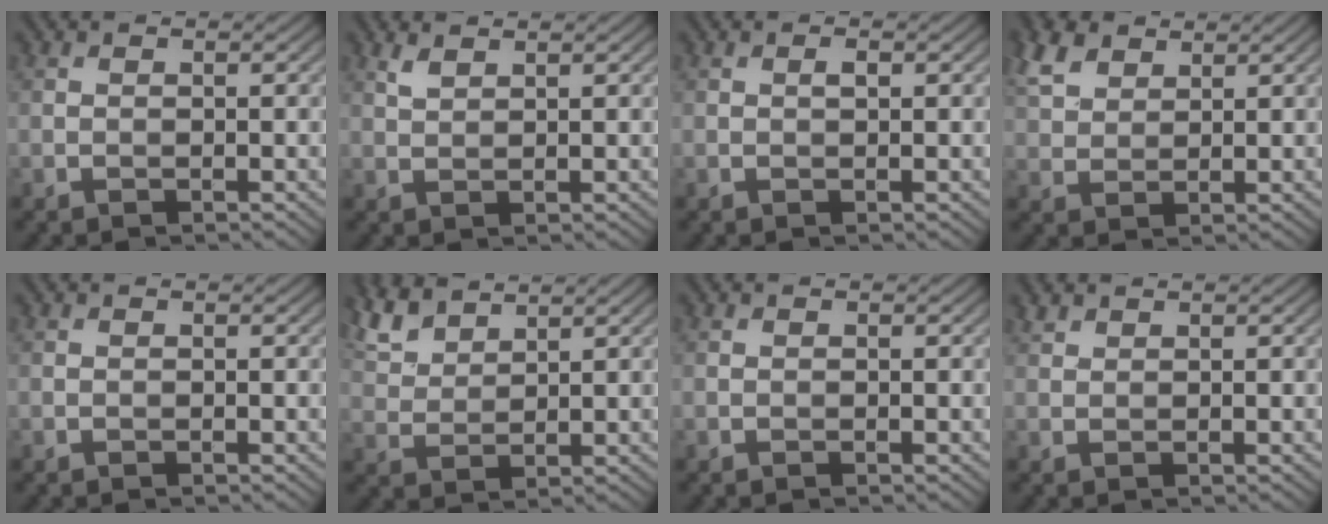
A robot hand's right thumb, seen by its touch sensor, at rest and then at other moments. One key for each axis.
{"total": 1.6, "fx": 1.3, "fy": 0.4, "fz": 0.9, "tx": -0.031, "ty": 0.003, "tz": 0.032}
{"total": 0.7, "fx": 0.1, "fy": 0.2, "fz": 0.6, "tx": -0.012, "ty": 0.002, "tz": 0.001}
{"total": 5.3, "fx": 3.3, "fy": 3.0, "fz": 2.8, "tx": -0.074, "ty": 0.010, "tz": 0.070}
{"total": 0.0}
{"total": 5.8, "fx": 4.7, "fy": 1.9, "fz": 2.7, "tx": -0.076, "ty": 0.014, "tz": 0.104}
{"total": 0.0}
{"total": 1.1, "fx": 1.0, "fy": 0.4, "fz": 0.3, "tx": -0.012, "ty": 0.005, "tz": 0.025}